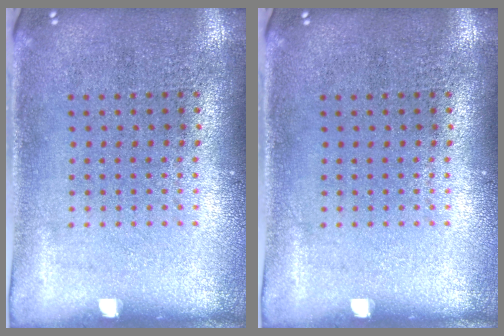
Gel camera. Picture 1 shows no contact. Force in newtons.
{"total": 0.0}